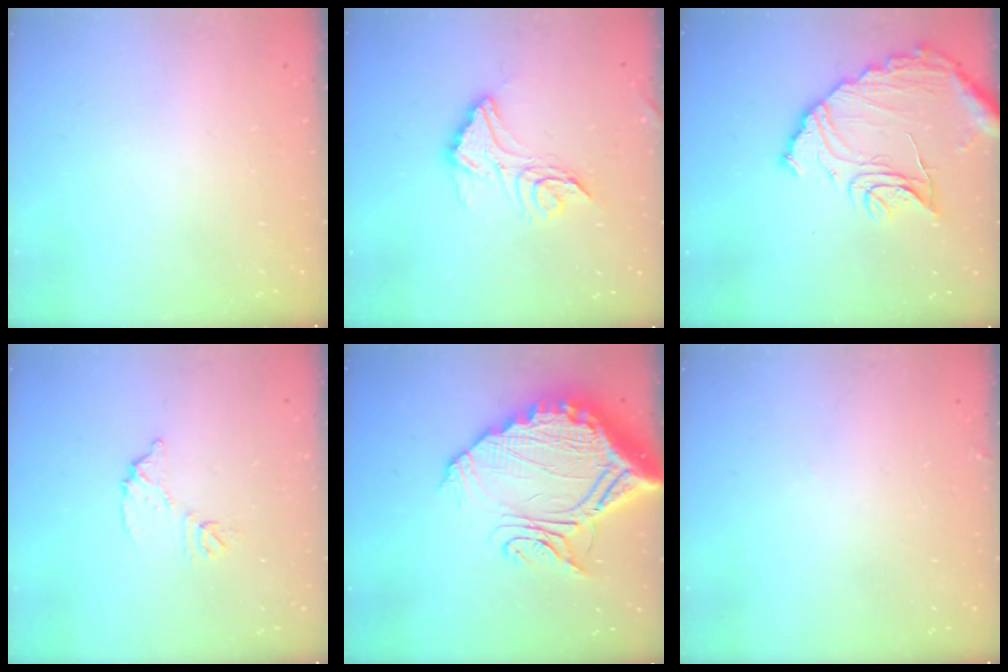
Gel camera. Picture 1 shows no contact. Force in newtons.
{"total": 13.6, "press": 13.6, "slide": 1.1}
{"total": 14.9, "press": 14.8, "slide": 1.2}
{"total": 8.7, "press": 8.7, "slide": 0.5}
{"total": 23.3, "press": 23.3, "slide": 1.9}
{"total": 5.0, "press": 5.0, "slide": 0.2}